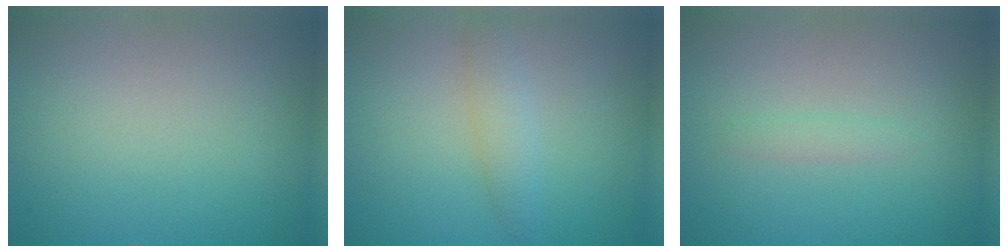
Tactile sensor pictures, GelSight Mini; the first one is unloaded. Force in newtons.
{"total": 2.0, "press": 2.0, "slide": 0.1}
{"total": 0.9, "press": 0.9, "slide": 0.0}